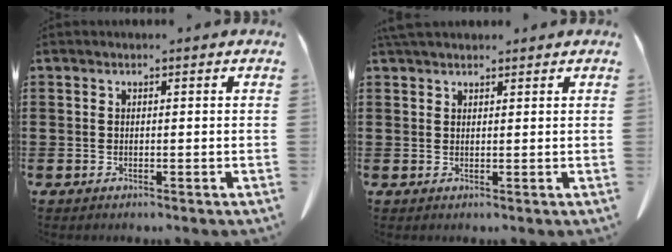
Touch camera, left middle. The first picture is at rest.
{"total": 2.1, "force": [1.9, 0.7, 0.7], "torque": [-0.020, 0.002, 0.037]}